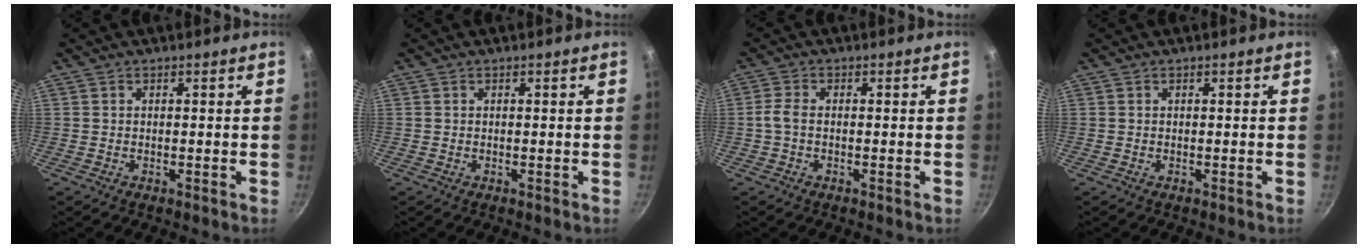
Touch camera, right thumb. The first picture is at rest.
{"total": 0.0}
{"total": 2.5, "force": [-0.6, 1.3, 2.1], "torque": [-0.052, 0.011, -0.018]}
{"total": 0.0}